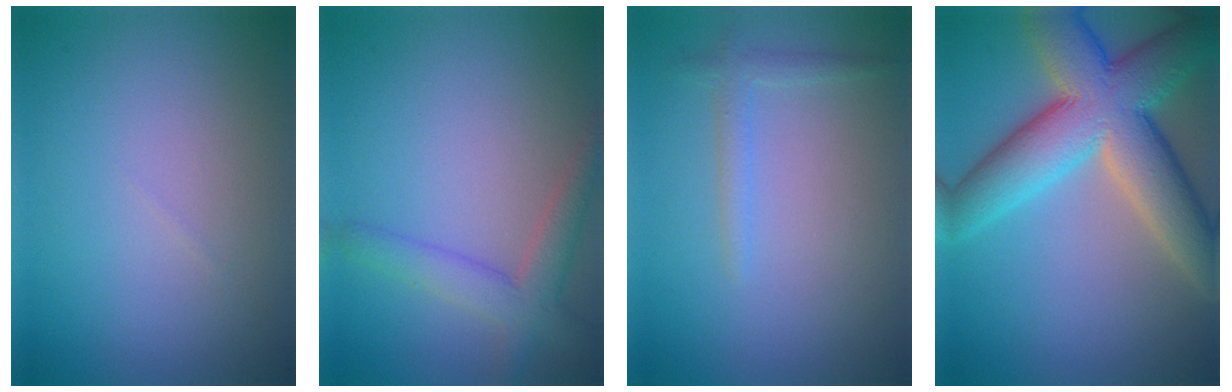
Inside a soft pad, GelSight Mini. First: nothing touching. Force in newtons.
{"total": 3.7, "press": 3.7, "slide": 0.1}
{"total": 1.4, "press": 1.4, "slide": 0.1}
{"total": 10.8, "press": 10.8, "slide": 0.7}